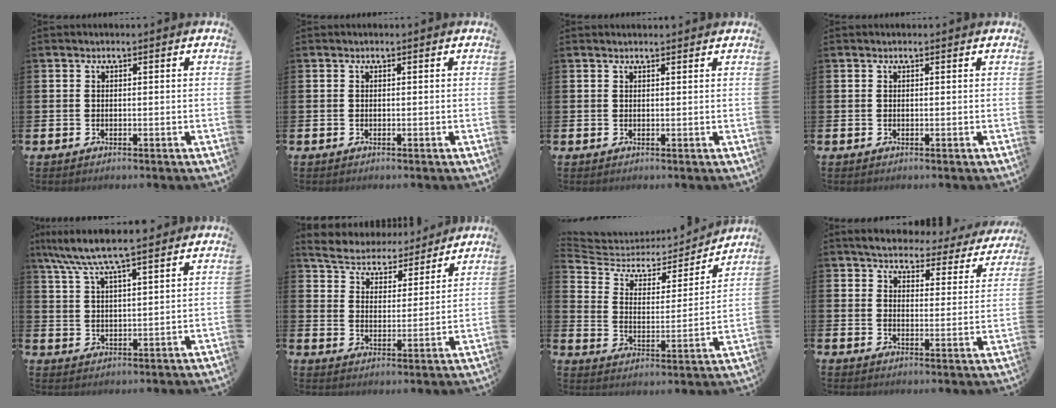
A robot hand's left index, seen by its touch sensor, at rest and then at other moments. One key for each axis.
{"total": 0.0}
{"total": 0.9, "fx": 0.9, "fy": 0.1, "fz": 0.1, "tx": 0.010, "ty": -0.004, "tz": 0.013}
{"total": 0.0}
{"total": 7.3, "fx": 6.4, "fy": 0.8, "fz": 3.4, "tx": -0.093, "ty": -0.021, "tz": 0.115}
{"total": 5.3, "fx": 5.0, "fy": 1.5, "fz": 0.1, "tx": -0.039, "ty": -0.043, "tz": 0.086}
{"total": 5.8, "fx": 4.5, "fy": 2.9, "fz": 2.1, "tx": -0.069, "ty": -0.033, "tz": 0.069}
{"total": 4.1, "fx": 3.9, "fy": 1.0, "fz": 0.7, "tx": -0.035, "ty": -0.031, "tz": 0.061}